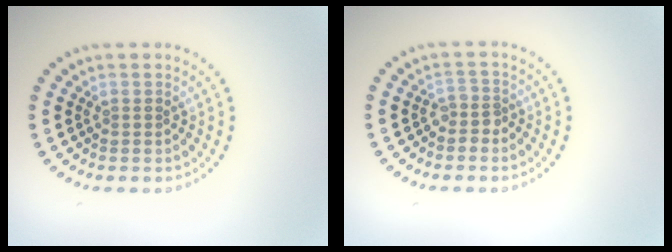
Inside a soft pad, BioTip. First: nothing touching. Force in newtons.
{"total": 1.5, "press": 1.0, "slide": 1.0}